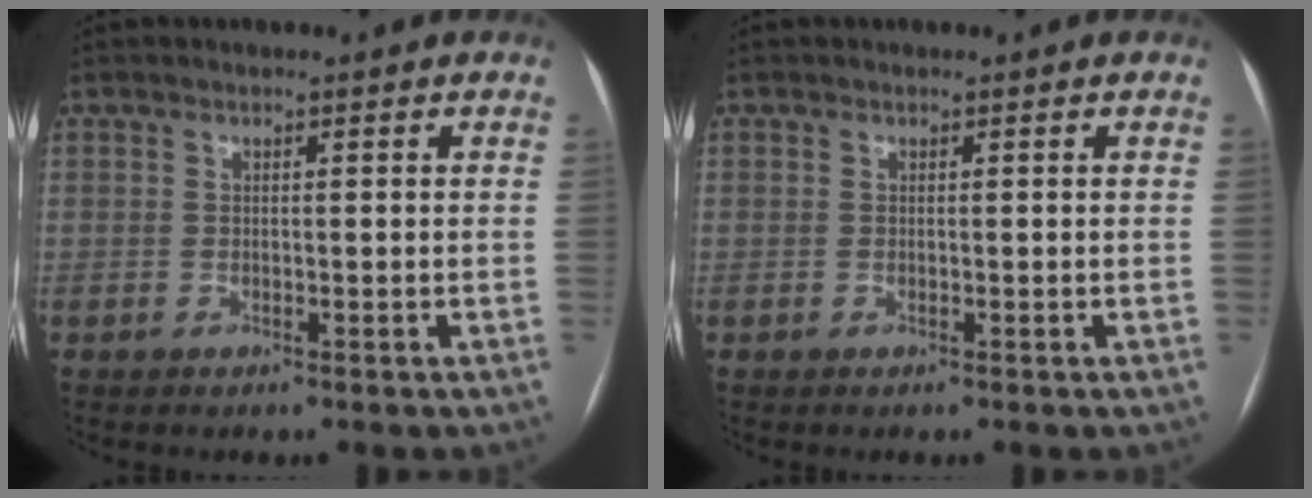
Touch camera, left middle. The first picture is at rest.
{"total": 0.0}